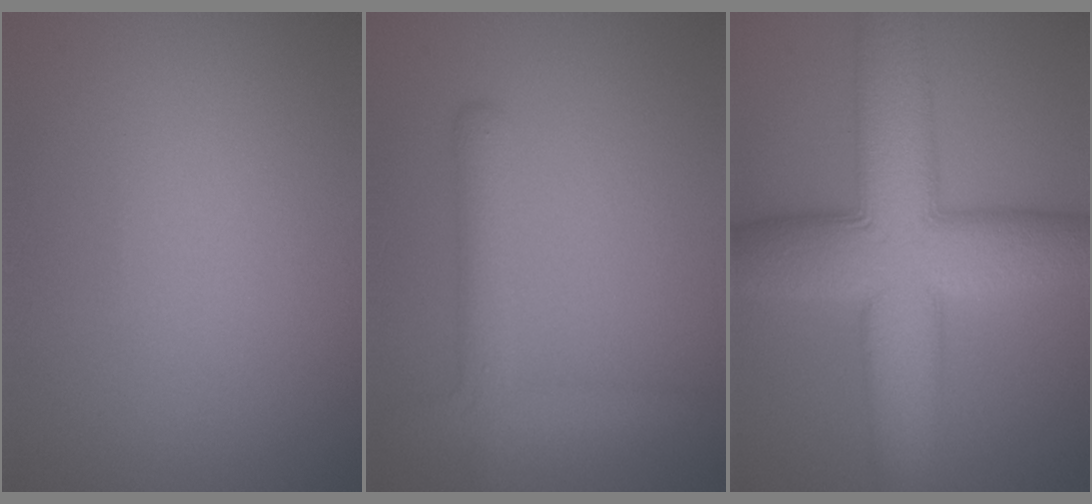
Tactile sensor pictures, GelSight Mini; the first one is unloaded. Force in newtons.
{"total": 3.0, "press": 3.0, "slide": 0.2}
{"total": 12.1, "press": 12.1, "slide": 0.4}